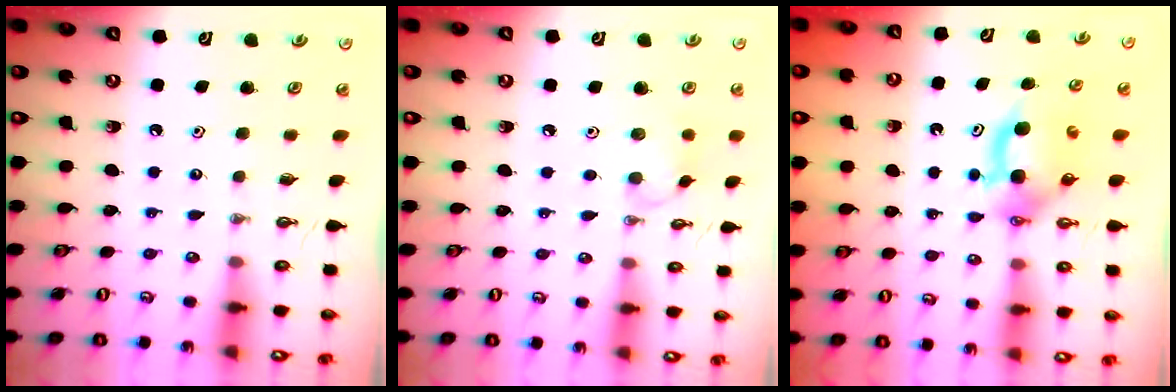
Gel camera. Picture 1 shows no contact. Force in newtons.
{"total": 6.7, "press": 5.9, "slide": 3.2}
{"total": 5.9, "press": 5.8, "slide": 1.2}